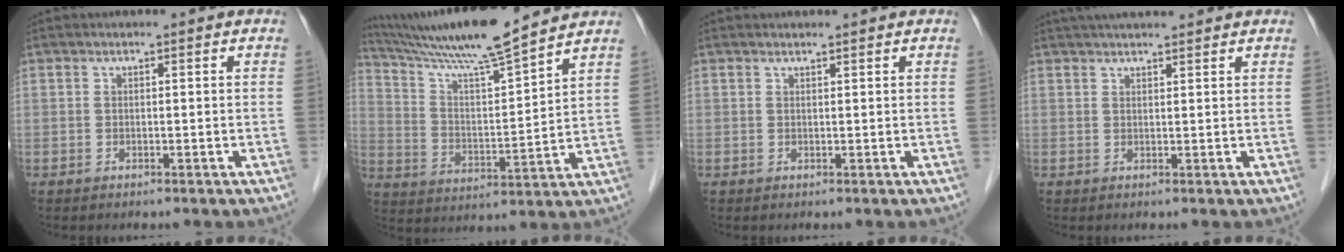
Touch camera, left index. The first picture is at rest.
{"total": 15.0, "force": [13.3, -1.0, 6.8], "torque": [-0.132, 0.005, 0.234]}
{"total": 0.6, "force": [0.6, 0.0, 0.0], "torque": [-0.007, 0.001, 0.011]}
{"total": 6.0, "force": [5.3, 0.8, 2.6], "torque": [-0.039, 0.035, 0.084]}